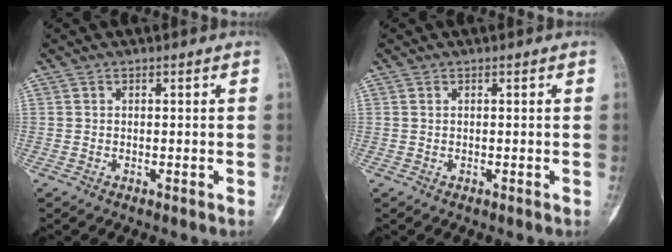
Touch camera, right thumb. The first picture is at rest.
{"total": 0.0}